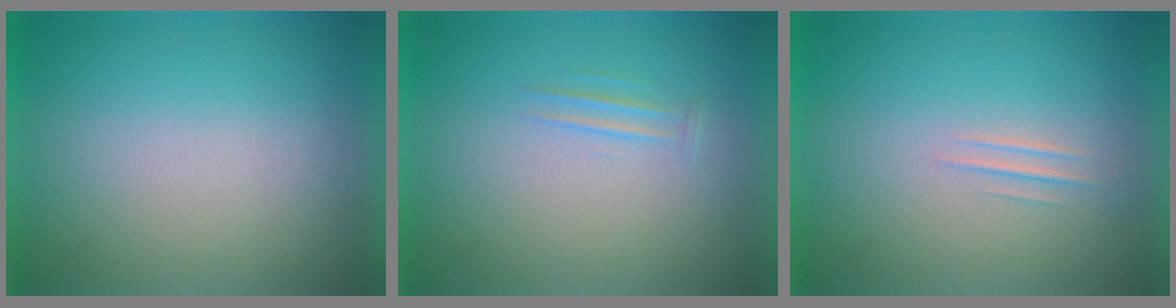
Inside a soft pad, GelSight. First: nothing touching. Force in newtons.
{"total": 1.1}
{"total": 1.1}